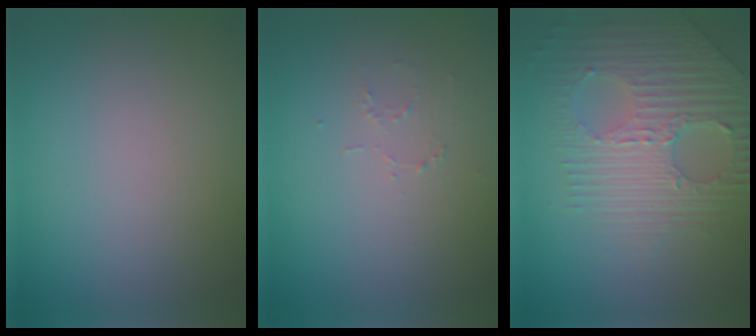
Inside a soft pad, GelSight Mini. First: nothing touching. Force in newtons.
{"total": 0.7, "press": 0.4, "slide": 0.6}
{"total": 8.0, "press": 5.3, "slide": 6.0}